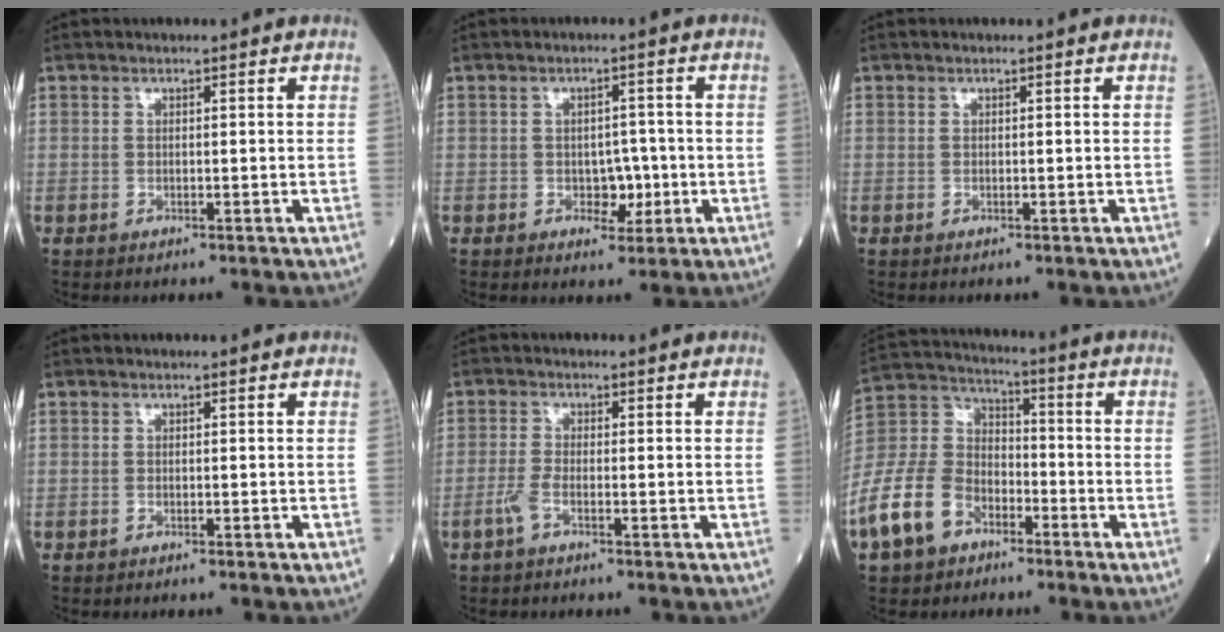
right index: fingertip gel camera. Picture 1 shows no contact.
{"total": 3.4, "force": [-0.7, 2.2, 2.5], "torque": [-0.025, 0.005, -0.002]}
{"total": 0.0}
{"total": 0.5, "force": [-0.5, 0.0, 0.2], "torque": [-0.005, -0.001, -0.009]}
{"total": 2.1, "force": [-1.1, 0.3, 1.7], "torque": [-0.042, -0.002, -0.029]}
{"total": 13.0, "force": [-7.2, 8.4, 6.8], "torque": [-0.178, 0.007, -0.143]}